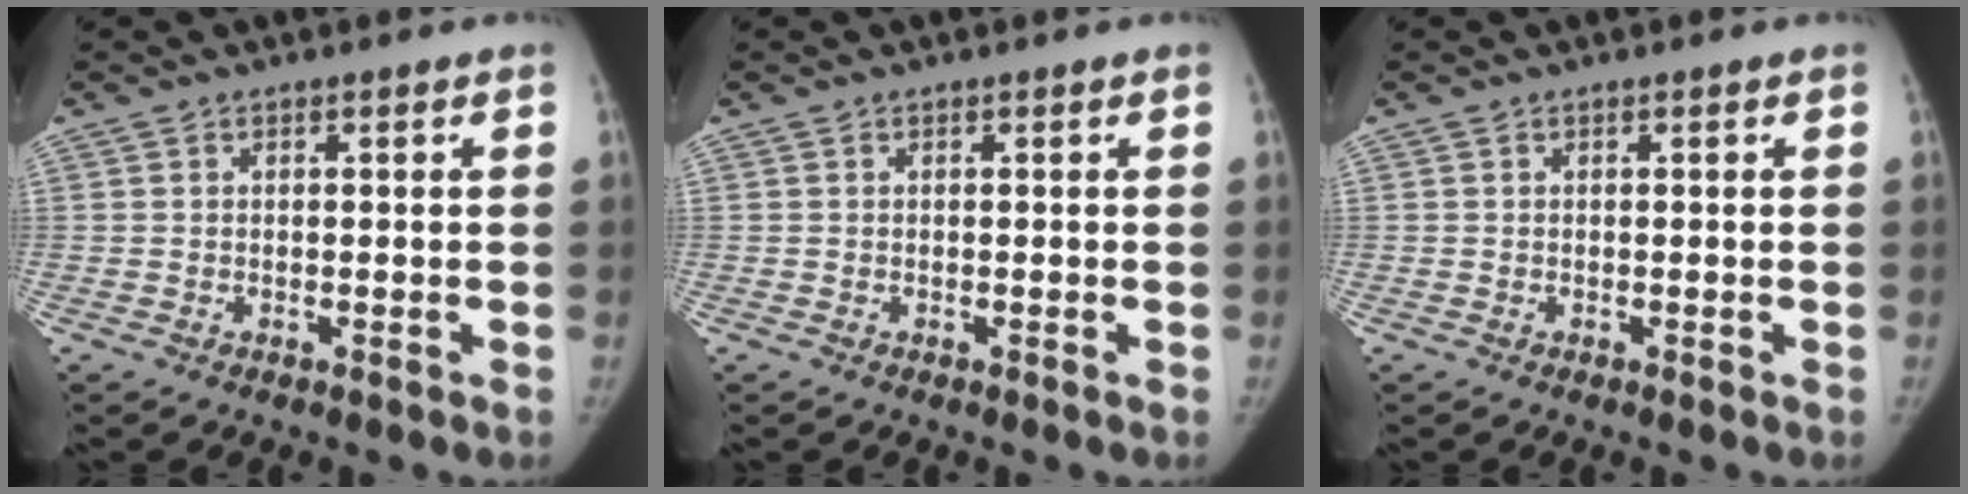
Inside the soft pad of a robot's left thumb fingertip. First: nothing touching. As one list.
[{"total": 0.0}, {"total": 0.0}]